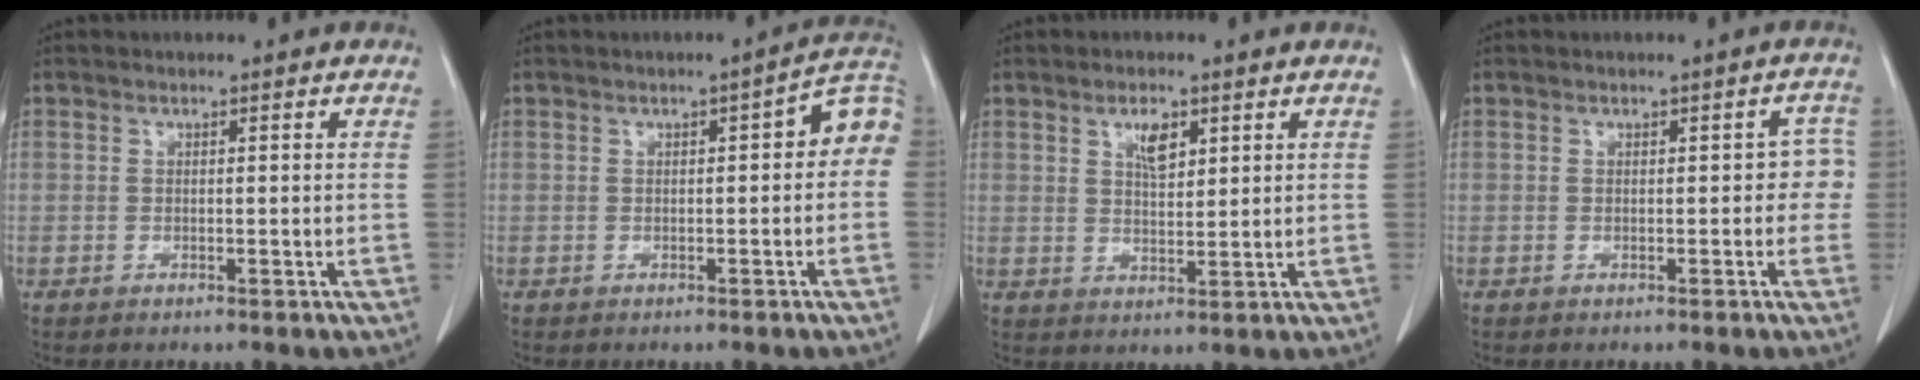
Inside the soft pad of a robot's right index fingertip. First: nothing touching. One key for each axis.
{"total": 5.3, "fx": 0.2, "fy": 1.7, "fz": 5.0, "tx": -0.053, "ty": 0.025, "tz": -0.003}
{"total": 3.8, "fx": 2.0, "fy": 1.5, "fz": 2.9, "tx": -0.053, "ty": -0.001, "tz": 0.037}
{"total": 2.6, "fx": -0.1, "fy": 1.7, "fz": 1.9, "tx": -0.003, "ty": 0.022, "tz": -0.004}